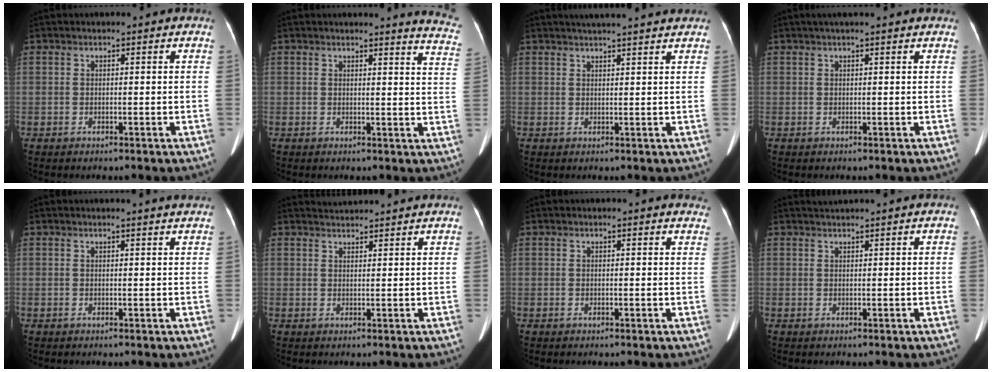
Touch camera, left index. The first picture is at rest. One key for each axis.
{"total": 8.0, "fx": 7.8, "fy": -0.2, "fz": 1.5, "tx": 0.001, "ty": -0.075, "tz": 0.051}
{"total": 8.7, "fx": 7.7, "fy": 0.0, "fz": 4.1, "tx": -0.057, "ty": 0.026, "tz": 0.091}
{"total": 4.9, "fx": 4.1, "fy": 0.1, "fz": 2.7, "tx": -0.039, "ty": 0.033, "tz": 0.052}
{"total": 2.8, "fx": 2.5, "fy": -0.6, "fz": 0.9, "tx": -0.015, "ty": -0.002, "tz": 0.025}
{"total": 3.7, "fx": 3.6, "fy": -0.5, "fz": 0.2, "tx": -0.009, "ty": 0.020, "tz": 0.055}
{"total": 5.3, "fx": 5.1, "fy": 0.8, "fz": 1.2, "tx": -0.002, "ty": -0.007, "tz": 0.028}
{"total": 2.1, "fx": 1.9, "fy": -0.7, "fz": 0.6, "tx": -0.006, "ty": 0.019, "tz": 0.041}